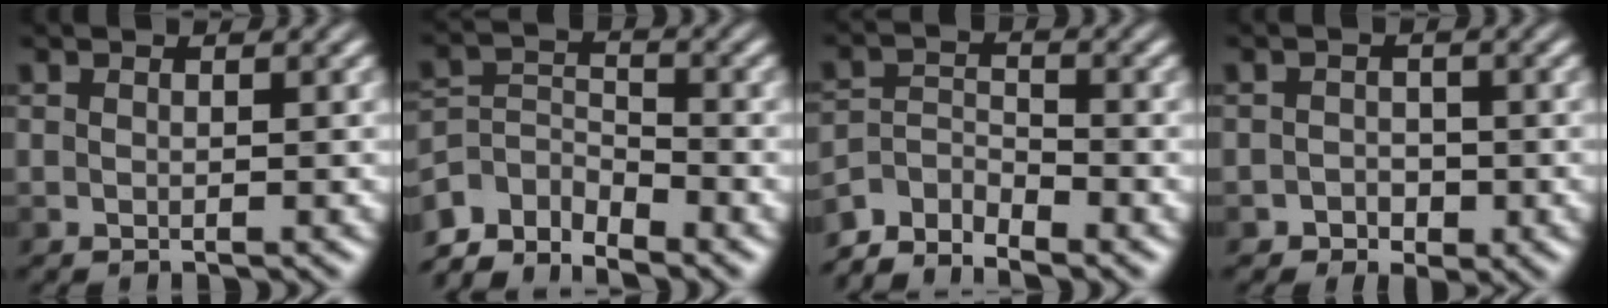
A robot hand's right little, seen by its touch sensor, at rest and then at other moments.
{"total": 5.0, "force": [-4.3, 2.0, 1.7], "torque": [-0.028, -0.004, -0.088]}
{"total": 4.1, "force": [-3.7, 1.3, 1.0], "torque": [-0.016, 0.000, -0.080]}
{"total": 1.7, "force": [-0.8, 1.4, 0.5], "torque": [0.005, -0.001, -0.016]}